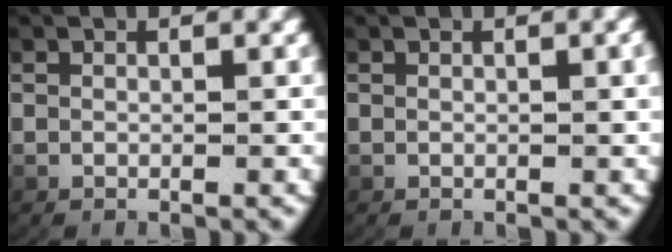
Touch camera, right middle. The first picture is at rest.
{"total": 0.7, "force": [0.2, -0.1, 0.6], "torque": [-0.005, 0.002, 0.003]}